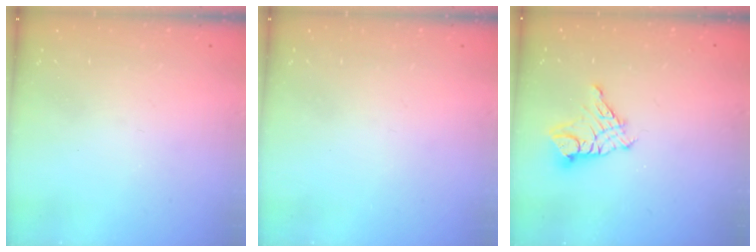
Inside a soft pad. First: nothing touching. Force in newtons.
{"total": 0.0}
{"total": 10.2, "press": 10.2, "slide": 1.0}